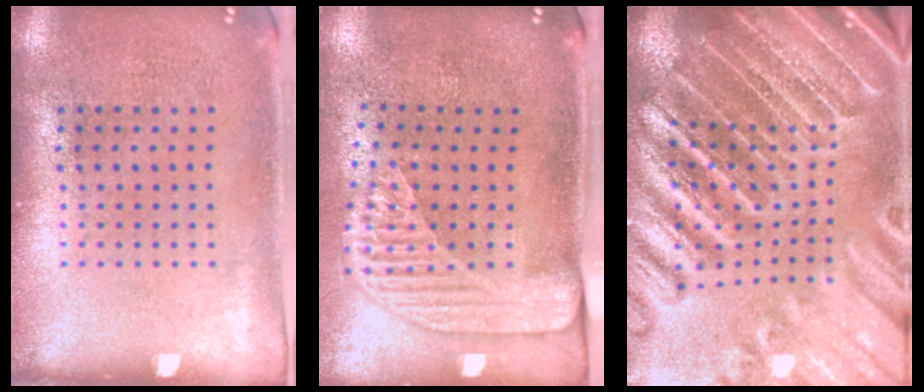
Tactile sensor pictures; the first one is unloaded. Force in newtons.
{"total": 2.3, "press": 1.7, "slide": 1.5}
{"total": 4.0, "press": 3.9, "slide": 1.1}